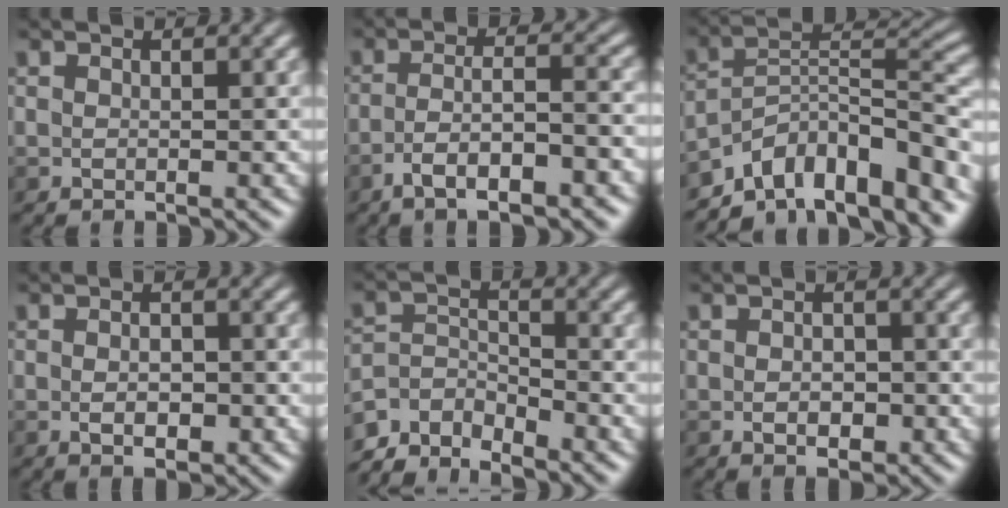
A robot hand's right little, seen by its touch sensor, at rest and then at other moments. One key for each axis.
{"total": 5.7, "fx": -3.1, "fy": 1.5, "fz": 4.5, "tx": -0.076, "ty": 0.010, "tz": -0.053}
{"total": 11.9, "fx": -8.5, "fy": 5.1, "fz": 6.6, "tx": -0.099, "ty": 0.015, "tz": -0.153}
{"total": 2.6, "fx": -0.5, "fy": 1.2, "fz": 2.3, "tx": -0.035, "ty": -0.003, "tz": -0.006}
{"total": 4.4, "fx": -4.0, "fy": 1.6, "fz": 1.2, "tx": -0.017, "ty": 0.000, "tz": -0.083}
{"total": 2.2, "fx": -0.6, "fy": 1.2, "fz": 1.7, "tx": -0.025, "ty": -0.002, "tz": -0.008}